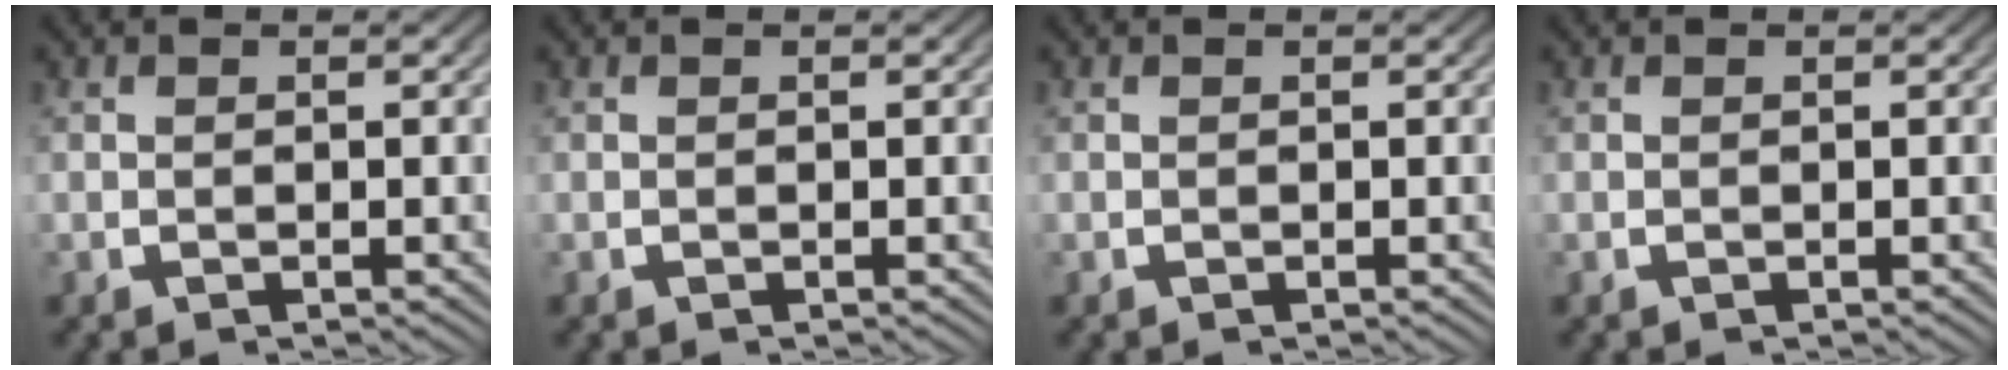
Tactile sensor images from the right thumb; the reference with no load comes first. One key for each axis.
{"total": 0.0}
{"total": 0.0}
{"total": 0.0}